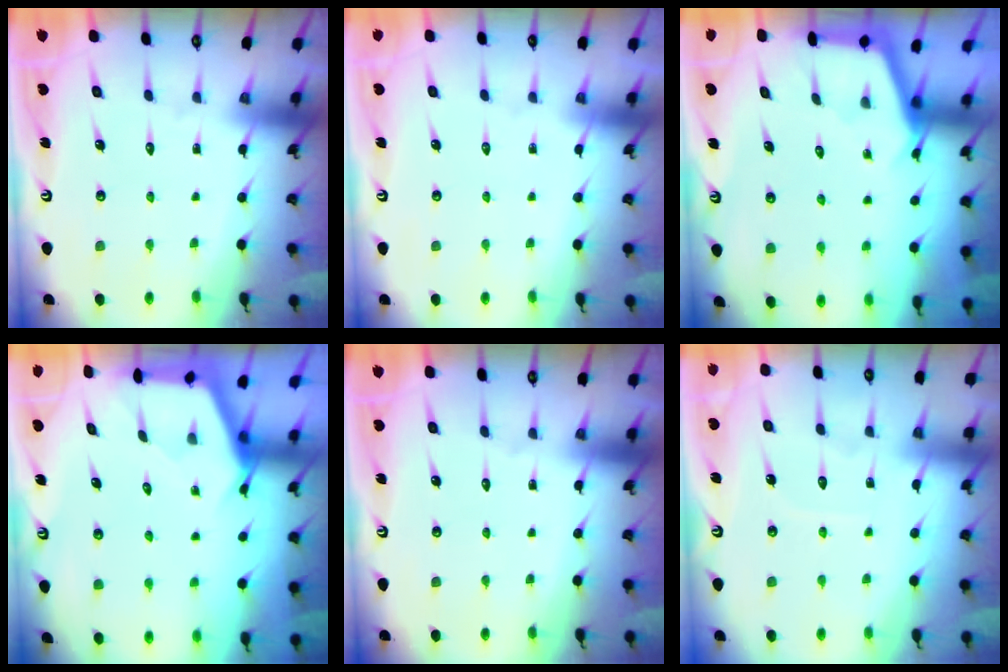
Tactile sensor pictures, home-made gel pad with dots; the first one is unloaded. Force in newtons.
{"total": 0.0}
{"total": 2.9, "press": 2.9, "slide": 0.3}
{"total": 2.8, "press": 2.7, "slide": 0.4}
{"total": 0.0}
{"total": 3.7, "press": 3.7, "slide": 0.2}